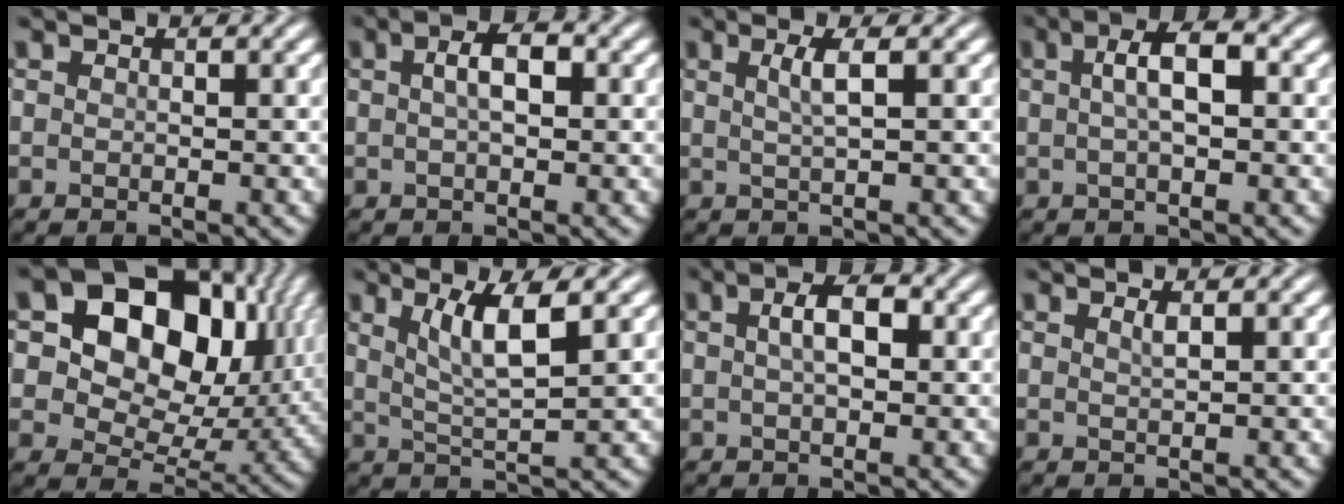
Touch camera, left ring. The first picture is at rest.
{"total": 2.9, "force": [0.5, 1.2, 2.6], "torque": [-0.044, 0.006, 0.005]}
{"total": 2.3, "force": [0.6, 0.6, 2.1], "torque": [-0.037, 0.002, 0.007]}
{"total": 3.7, "force": [0.6, 1.1, 3.5], "torque": [-0.064, 0.009, 0.007]}
{"total": 15.8, "force": [4.9, 10.6, 10.6], "torque": [-0.159, 0.022, 0.085]}
{"total": 4.6, "force": [1.8, 1.0, 4.1], "torque": [-0.078, -0.004, 0.036]}
{"total": 3.3, "force": [0.7, 1.5, 2.9], "torque": [-0.050, 0.008, 0.008]}
{"total": 0.9, "force": [0.5, 0.2, 0.7], "torque": [-0.008, 0.000, 0.008]}